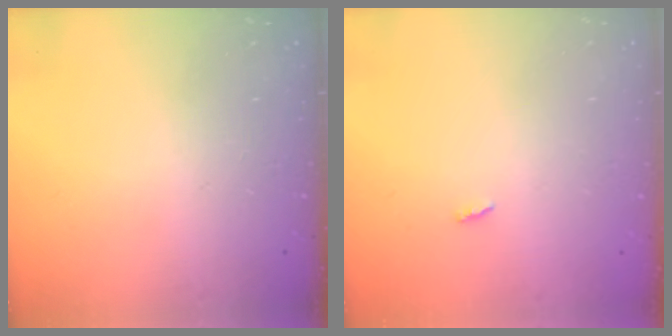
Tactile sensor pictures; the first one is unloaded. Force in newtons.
{"total": 1.9, "press": 1.9, "slide": 0.2}